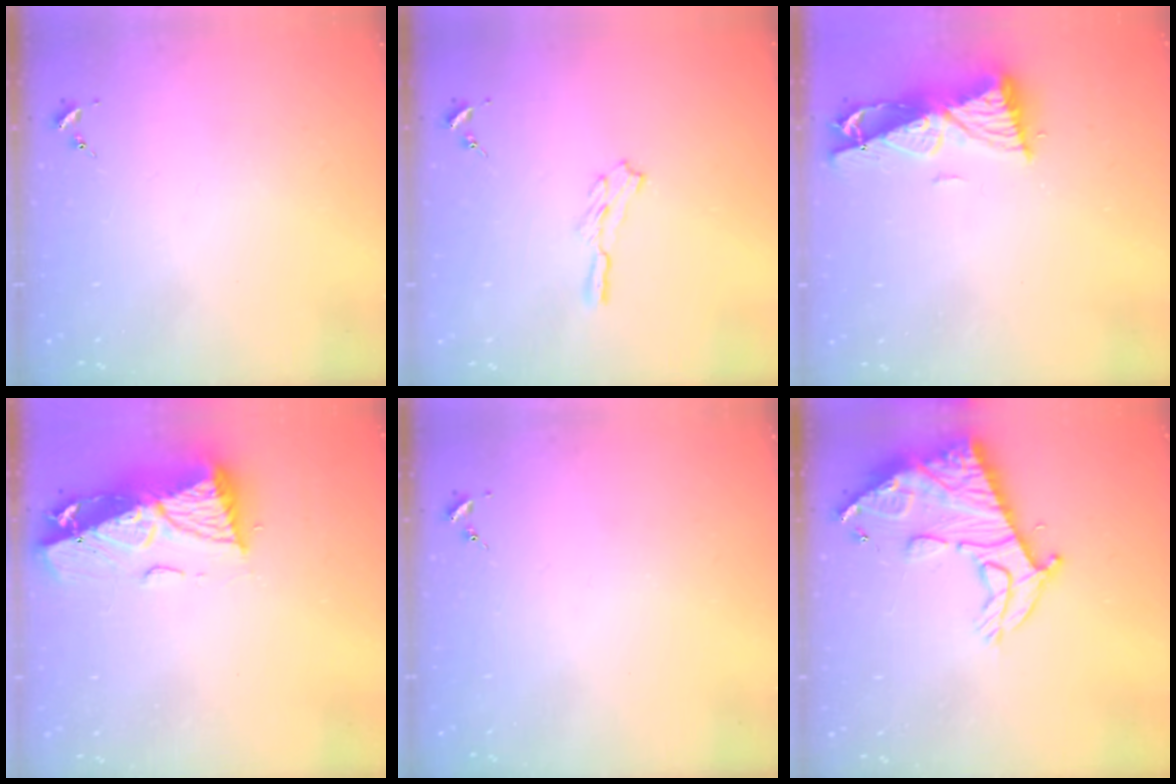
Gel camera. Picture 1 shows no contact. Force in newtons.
{"total": 3.9, "press": 3.9, "slide": 0.4}
{"total": 9.3, "press": 9.2, "slide": 1.3}
{"total": 11.7, "press": 11.6, "slide": 1.2}
{"total": 0.0}
{"total": 16.7, "press": 16.6, "slide": 1.4}